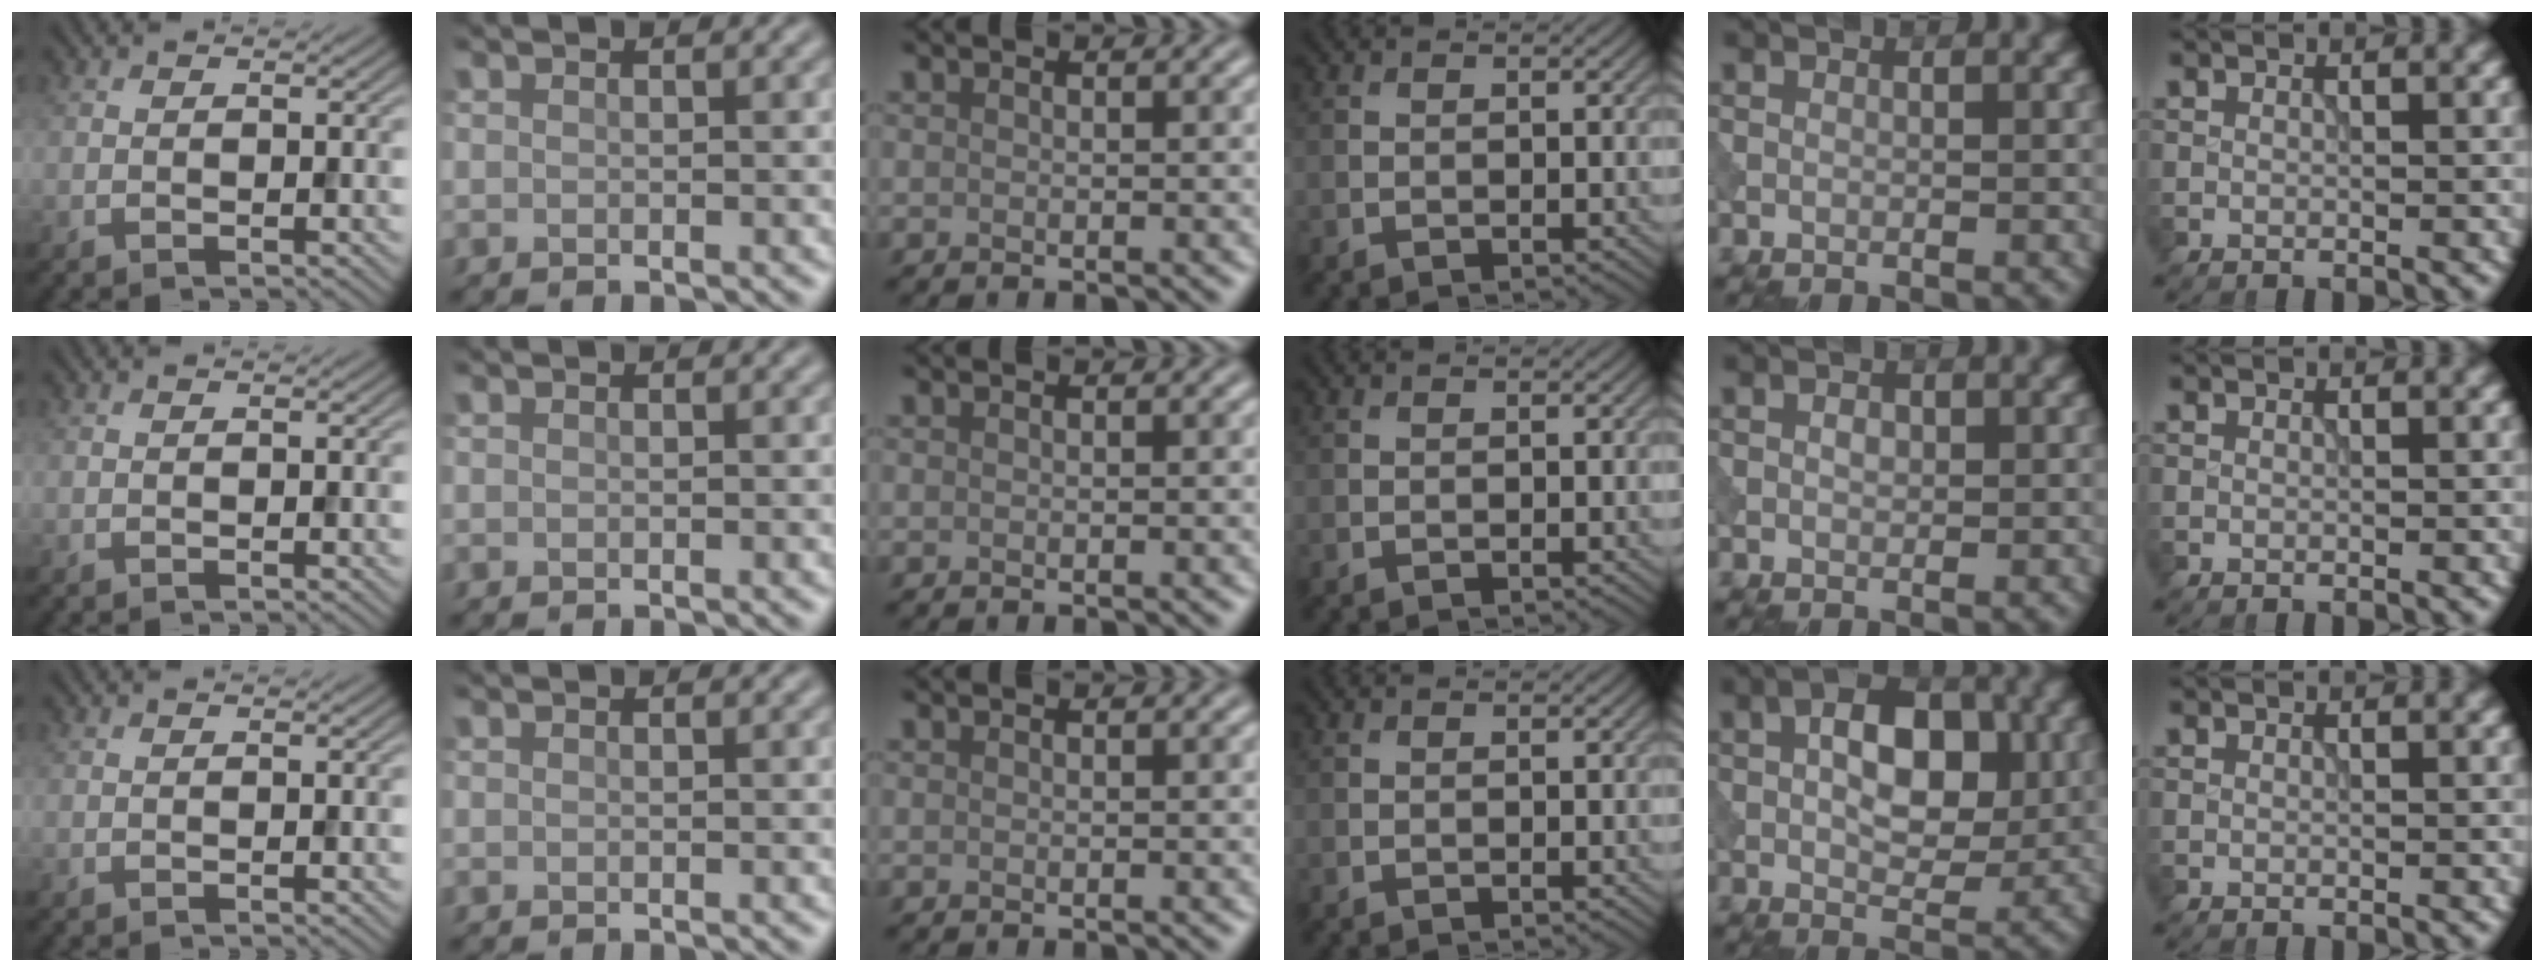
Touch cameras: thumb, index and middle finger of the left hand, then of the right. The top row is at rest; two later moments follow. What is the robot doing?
{"motion": "press", "object": "tv remote"}